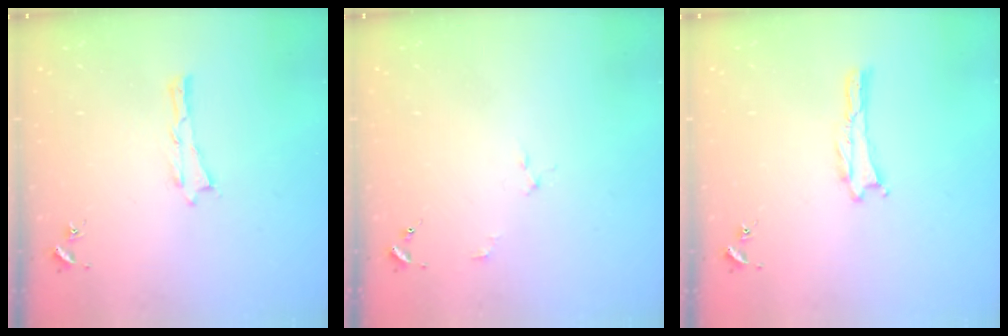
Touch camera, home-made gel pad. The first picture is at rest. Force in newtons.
{"total": 2.0, "press": 2.0, "slide": 0.1}
{"total": 0.0}